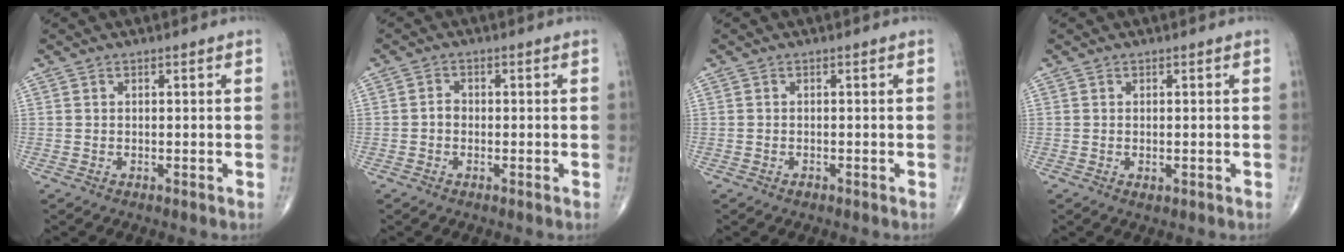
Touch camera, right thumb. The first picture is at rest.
{"total": 1.7, "force": [-0.5, 1.3, 0.9], "torque": [-0.008, 0.006, -0.013]}
{"total": 0.7, "force": [-0.5, 0.4, 0.3], "torque": [-0.005, 0.003, -0.009]}
{"total": 1.2, "force": [-0.3, 0.7, 0.9], "torque": [-0.015, -0.003, -0.002]}